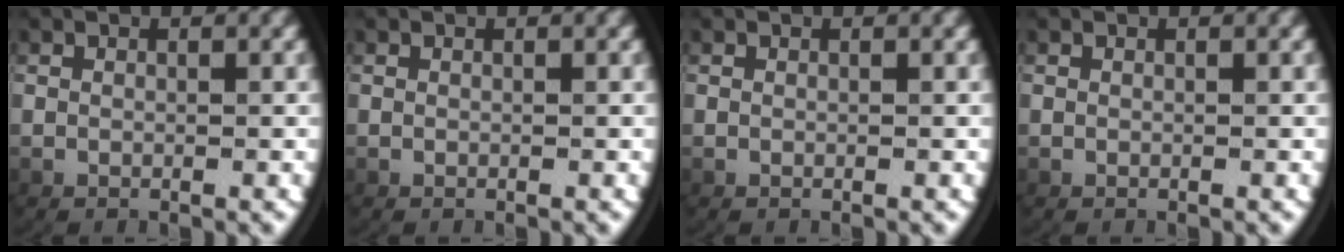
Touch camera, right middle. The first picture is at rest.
{"total": 0.0}
{"total": 0.0}
{"total": 0.0}